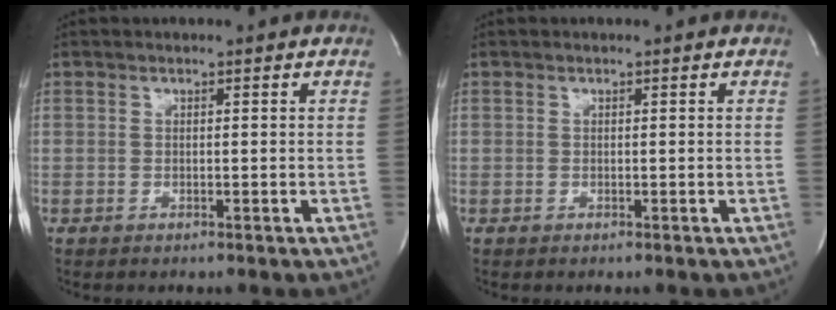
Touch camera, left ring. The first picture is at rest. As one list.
[{"total": 0.0}]